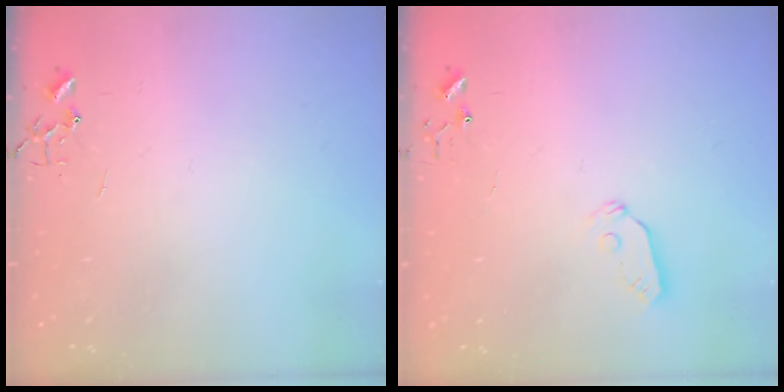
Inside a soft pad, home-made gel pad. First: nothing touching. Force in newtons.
{"total": 5.3, "press": 5.2, "slide": 0.3}